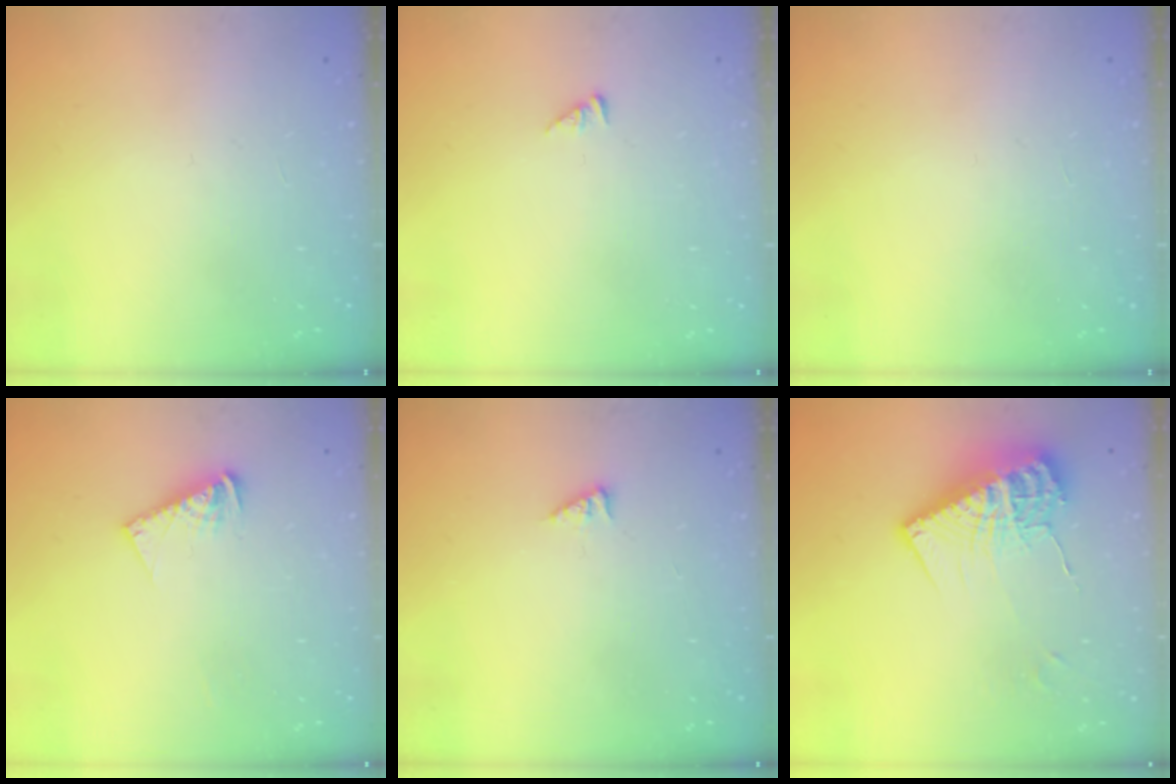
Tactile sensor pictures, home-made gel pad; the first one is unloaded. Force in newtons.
{"total": 0.7, "press": 0.7, "slide": 0.1}
{"total": 0.0}
{"total": 8.7, "press": 8.6, "slide": 0.8}
{"total": 1.6, "press": 1.5, "slide": 0.3}
{"total": 16.0, "press": 16.0, "slide": 0.6}